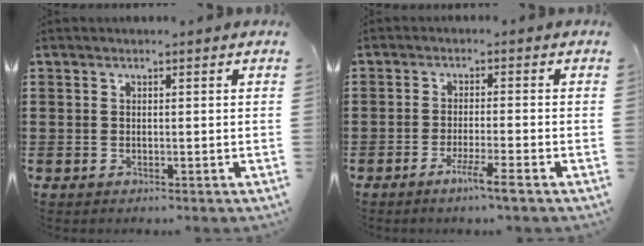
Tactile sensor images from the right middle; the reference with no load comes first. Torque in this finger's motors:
{"motor_torque": [1.96, -0.09, 0.10, 0.09]}